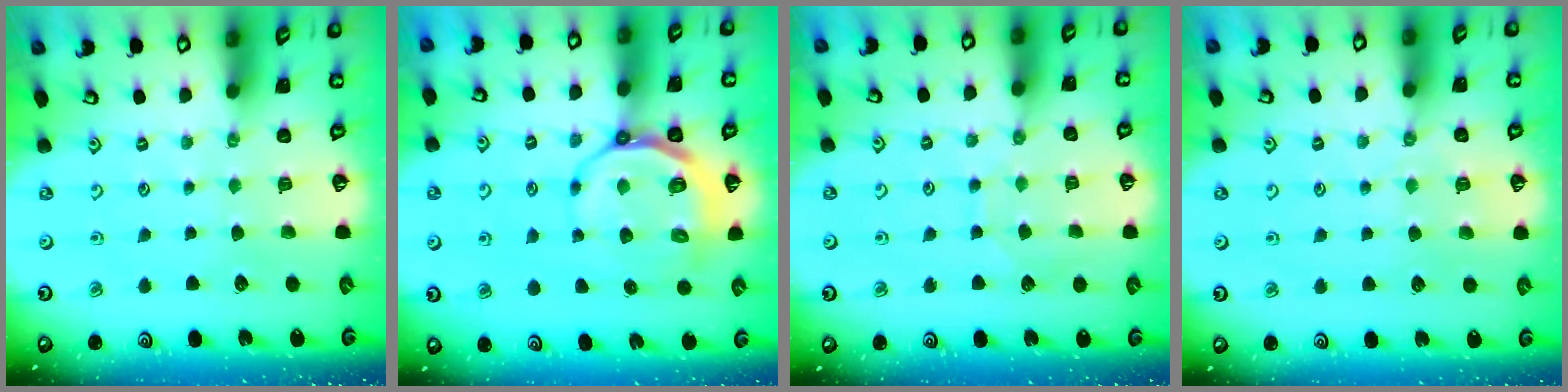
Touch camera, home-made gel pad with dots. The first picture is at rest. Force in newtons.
{"total": 8.7, "press": 8.1, "slide": 3.1}
{"total": 6.2, "press": 6.2, "slide": 0.2}
{"total": 2.5, "press": 2.5, "slide": 0.4}